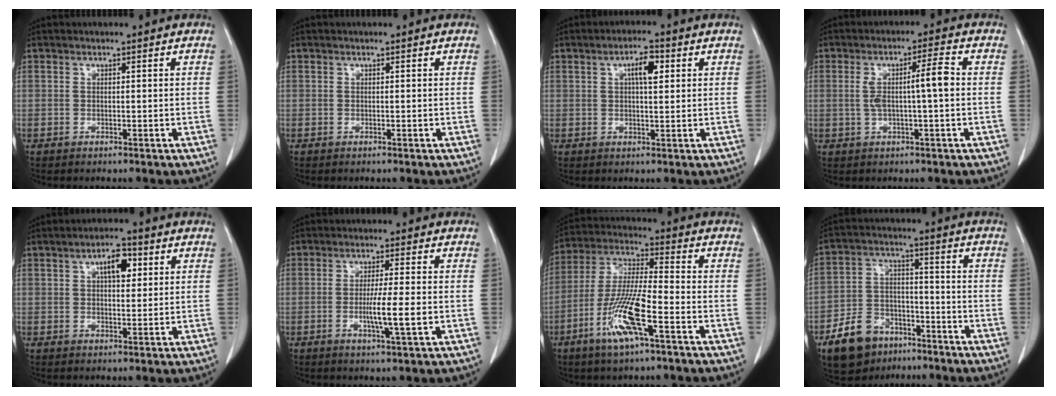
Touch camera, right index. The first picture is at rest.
{"total": 0.0}
{"total": 4.4, "force": [1.6, 1.3, 3.9], "torque": [-0.065, 0.006, 0.026]}
{"total": 5.8, "force": [0.3, 0.5, 5.8], "torque": [-0.104, 0.015, 0.008]}
{"total": 5.3, "force": [2.1, 2.2, 4.3], "torque": [-0.068, 0.008, 0.033]}
{"total": 6.1, "force": [-1.2, -0.2, 5.9], "torque": [-0.101, -0.011, -0.021]}
{"total": 12.5, "force": [-5.5, 1.5, 11.1], "torque": [-0.229, -0.011, -0.105]}
{"total": 10.5, "force": [-6.7, 6.7, 4.4], "torque": [-0.093, 0.012, -0.113]}